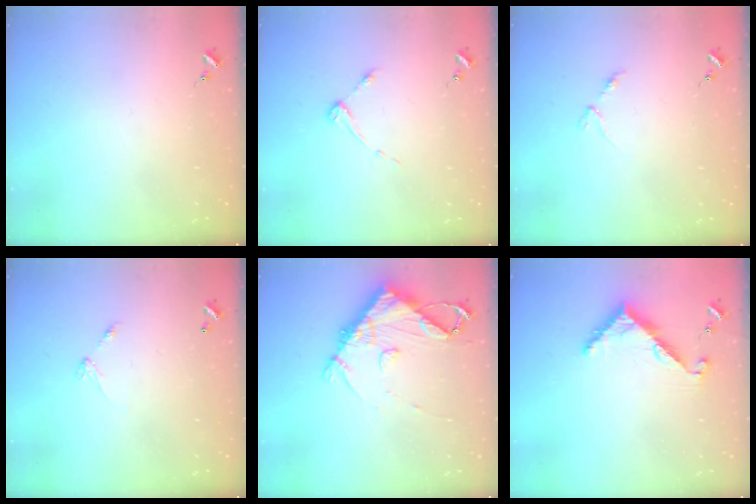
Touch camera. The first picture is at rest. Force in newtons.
{"total": 3.7, "press": 3.7, "slide": 0.5}
{"total": 2.9, "press": 2.8, "slide": 0.4}
{"total": 4.3, "press": 4.3, "slide": 0.3}
{"total": 11.0, "press": 10.9, "slide": 1.4}
{"total": 7.8, "press": 7.8, "slide": 0.1}